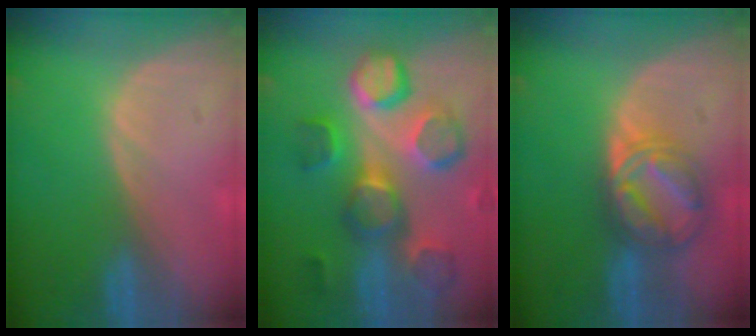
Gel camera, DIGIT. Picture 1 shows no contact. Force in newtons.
{"total": 11.9, "press": 10.9, "slide": 4.6}
{"total": 7.6, "press": 7.6, "slide": 0.6}